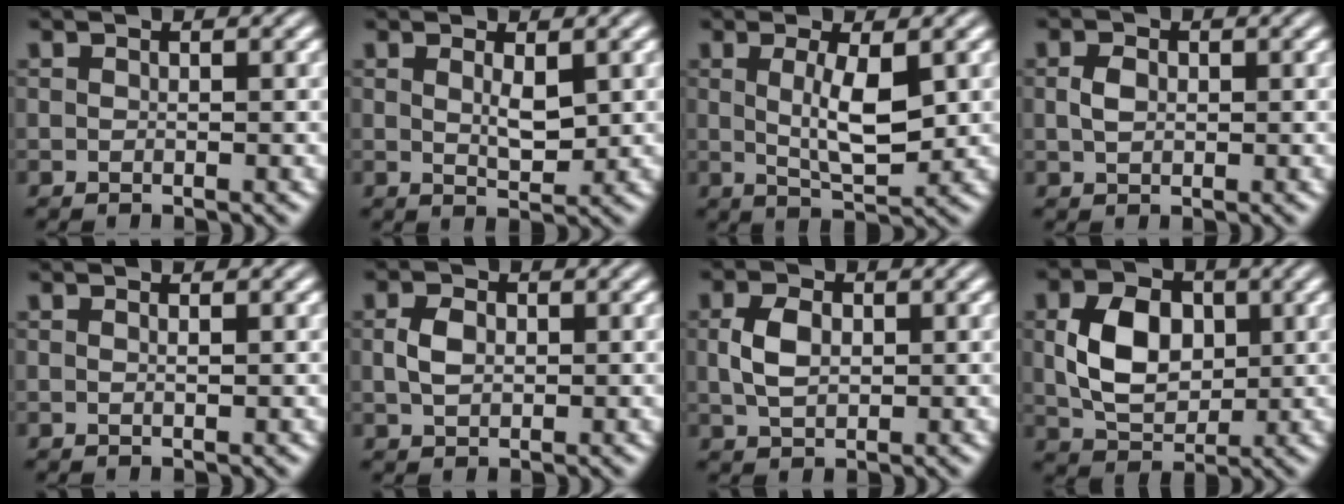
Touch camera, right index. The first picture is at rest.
{"total": 2.0, "force": [0.8, -0.4, 1.8], "torque": [-0.018, -0.011, 0.022]}
{"total": 4.1, "force": [0.4, 0.0, 4.1], "torque": [-0.059, -0.015, 0.019]}
{"total": 0.9, "force": [0.2, -0.2, 0.8], "torque": [-0.008, -0.005, 0.014]}
{"total": 0.7, "force": [0.2, -0.6, 0.3], "torque": [-0.004, -0.003, 0.005]}
{"total": 1.4, "force": [0.3, 0.3, 1.3], "torque": [-0.018, -0.005, 0.016]}
{"total": 2.3, "force": [0.4, 1.0, 2.0], "torque": [-0.035, -0.005, 0.020]}
{"total": 5.4, "force": [0.6, 3.5, 4.1], "torque": [-0.070, -0.011, 0.021]}